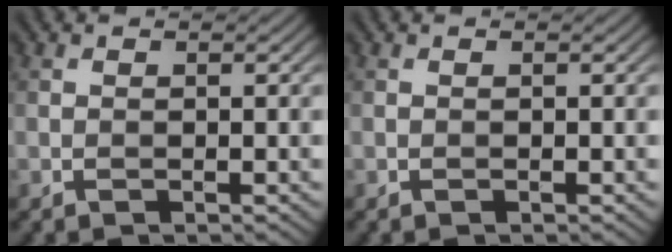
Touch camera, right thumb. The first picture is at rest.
{"total": 0.0}